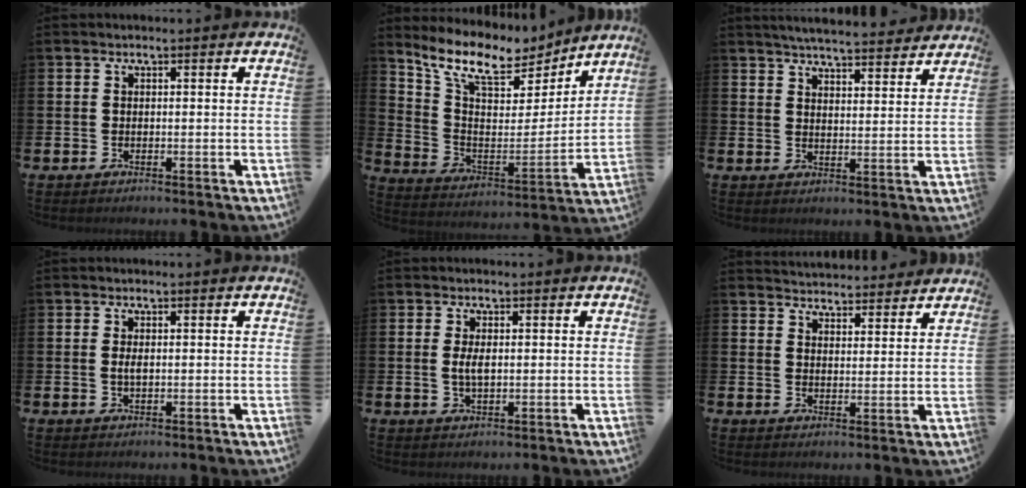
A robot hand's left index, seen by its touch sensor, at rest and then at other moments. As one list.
[{"total": 10.3, "force": [8.9, 3.6, 3.6], "torque": [-0.100, -0.063, 0.154]}, {"total": 5.3, "force": [5.2, 0.3, 0.6], "torque": [-0.019, -0.035, 0.091]}, {"total": 1.1, "force": [0.1, 0.4, 1.1], "torque": [-0.014, 0.001, -0.002]}, {"total": 2.6, "force": [0.2, 1.1, 2.4], "torque": [-0.041, 0.001, -0.001]}, {"total": 4.2, "force": [4.2, 0.6, -0.3], "torque": [0.001, -0.029, 0.073]}]